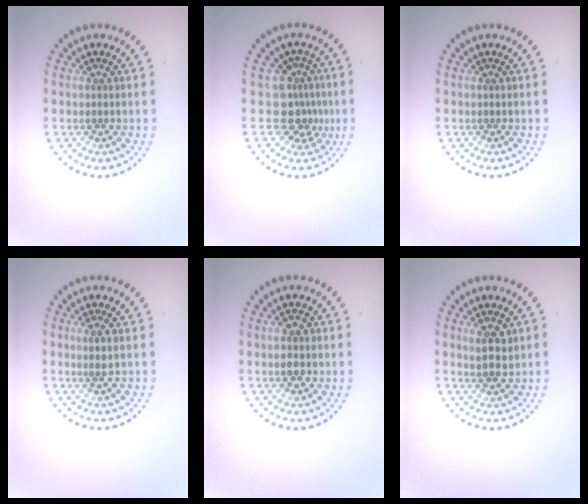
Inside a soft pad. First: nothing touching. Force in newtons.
{"total": 3.5, "press": 2.4, "slide": 2.6}
{"total": 0.0}
{"total": 0.8, "press": 0.7, "slide": 0.5}
{"total": 2.3, "press": 2.3, "slide": 0.1}
{"total": 2.3, "press": 2.1, "slide": 1.0}